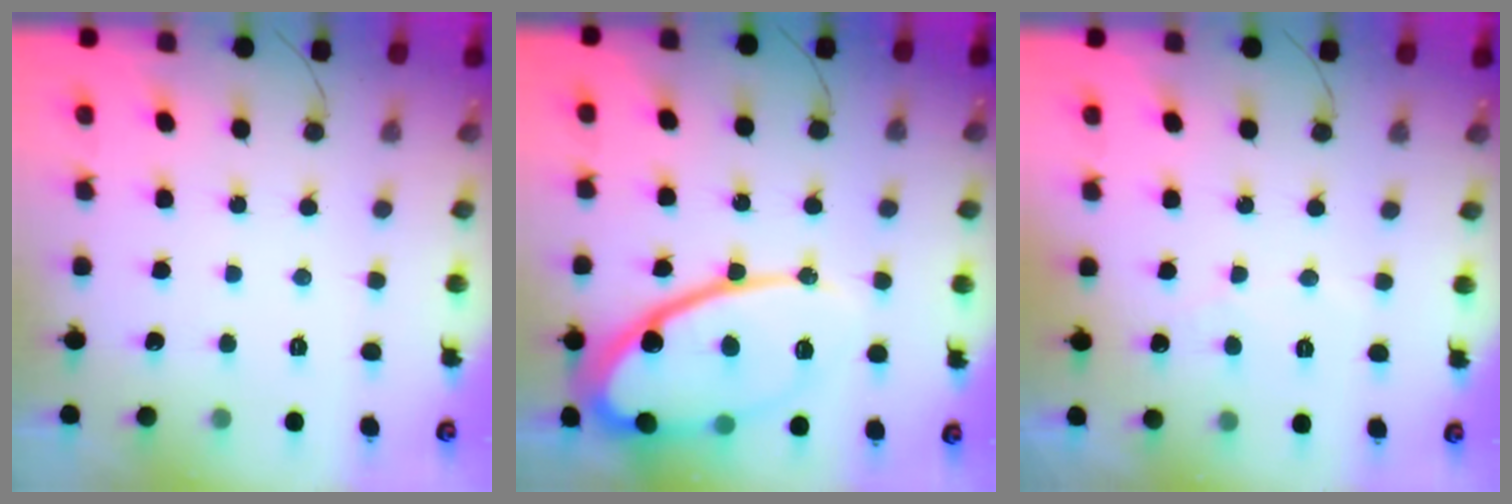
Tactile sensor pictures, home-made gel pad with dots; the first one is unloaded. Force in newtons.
{"total": 22.7, "press": 22.6, "slide": 2.3}
{"total": 2.8, "press": 2.8, "slide": 0.2}